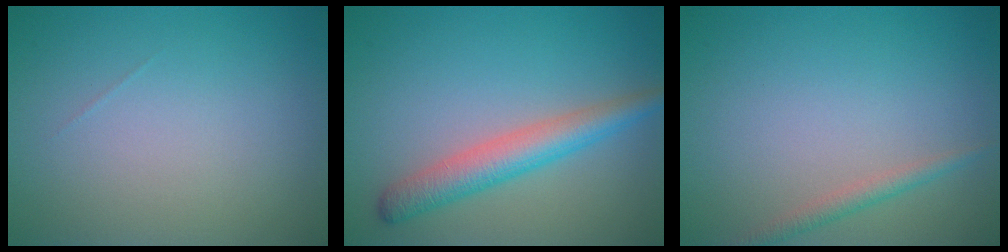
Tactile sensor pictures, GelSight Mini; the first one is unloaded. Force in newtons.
{"total": 4.0, "press": 4.0, "slide": 0.1}
{"total": 1.5, "press": 1.5, "slide": 0.0}